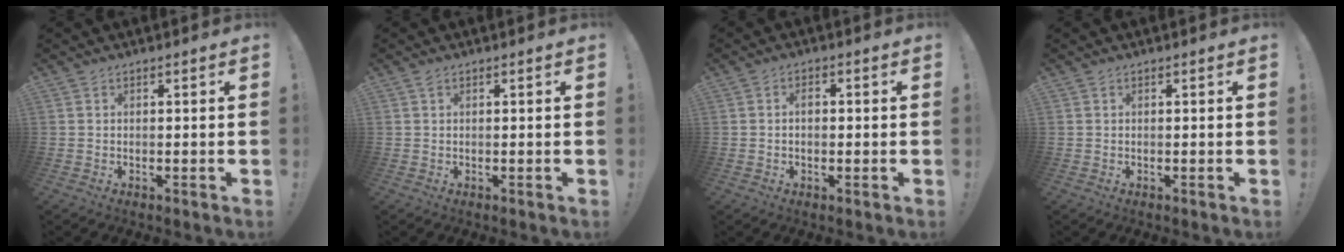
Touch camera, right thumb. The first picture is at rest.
{"total": 0.8, "force": [0.5, 0.1, 0.6], "torque": [-0.007, -0.001, 0.008]}
{"total": 2.0, "force": [0.0, 1.1, 1.6], "torque": [-0.024, 0.005, -0.003]}
{"total": 0.0}